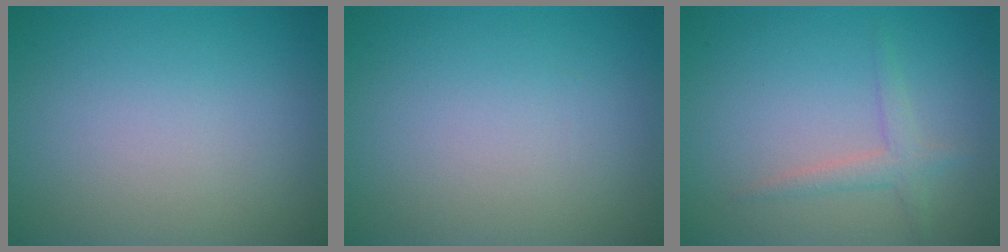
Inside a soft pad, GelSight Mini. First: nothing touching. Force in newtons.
{"total": 0.0}
{"total": 1.8, "press": 1.8, "slide": 0.0}